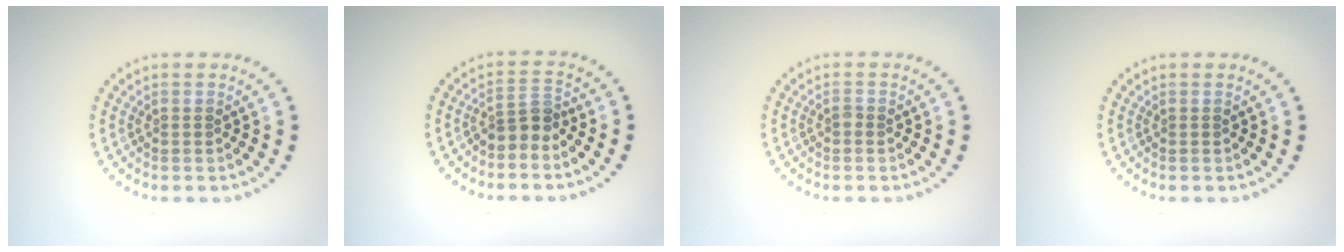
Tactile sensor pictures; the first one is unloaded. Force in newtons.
{"total": 2.3, "press": 1.8, "slide": 1.5}
{"total": 0.6, "press": 0.5, "slide": 0.3}
{"total": 0.0}